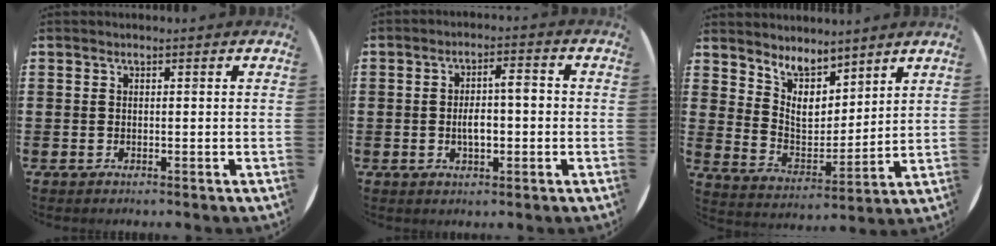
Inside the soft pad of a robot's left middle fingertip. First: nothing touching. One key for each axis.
{"total": 4.4, "fx": -0.5, "fy": 1.7, "fz": 4.0, "tx": -0.064, "ty": 0.005, "tz": -0.014}
{"total": 7.5, "fx": 6.2, "fy": 3.2, "fz": 2.7, "tx": -0.078, "ty": -0.025, "tz": 0.116}